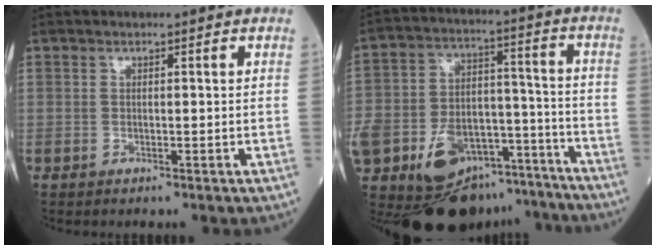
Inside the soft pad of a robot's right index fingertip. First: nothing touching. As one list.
[{"total": 21.9, "force": [-14.5, 12.2, 10.9], "torque": [-0.251, 0.030, -0.223]}]